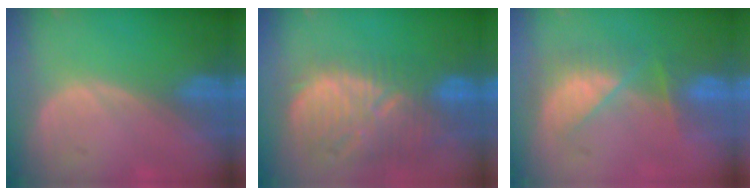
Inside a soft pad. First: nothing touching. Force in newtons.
{"total": 12.1, "press": 11.2, "slide": 4.6}
{"total": 7.9, "press": 6.9, "slide": 3.9}